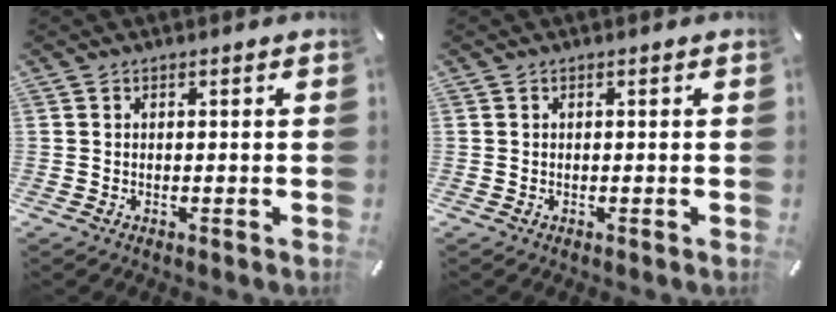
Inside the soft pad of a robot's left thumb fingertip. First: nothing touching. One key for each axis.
{"total": 0.0}